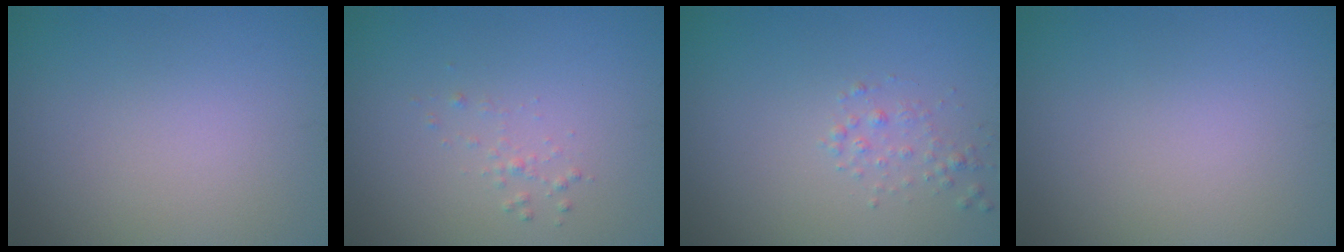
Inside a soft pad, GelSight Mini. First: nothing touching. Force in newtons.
{"total": 0.7, "press": 0.7, "slide": 0.1}
{"total": 1.2, "press": 1.2, "slide": 0.1}
{"total": 0.0}